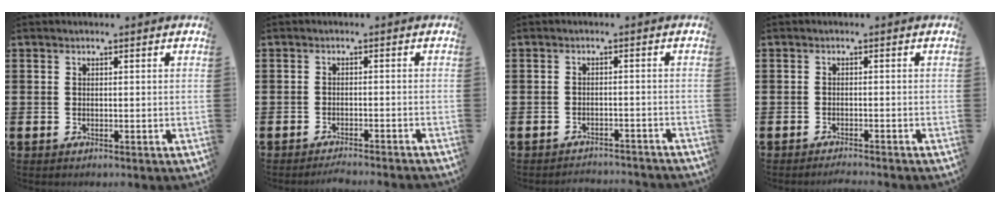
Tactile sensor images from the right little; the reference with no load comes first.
{"total": 1.6, "force": [-1.6, -0.2, 0.3], "torque": [-0.007, 0.003, -0.030]}
{"total": 1.9, "force": [-1.9, -0.1, -0.1], "torque": [-0.005, 0.005, -0.040]}
{"total": 1.0, "force": [-1.0, -0.2, 0.2], "torque": [-0.004, -0.001, -0.019]}